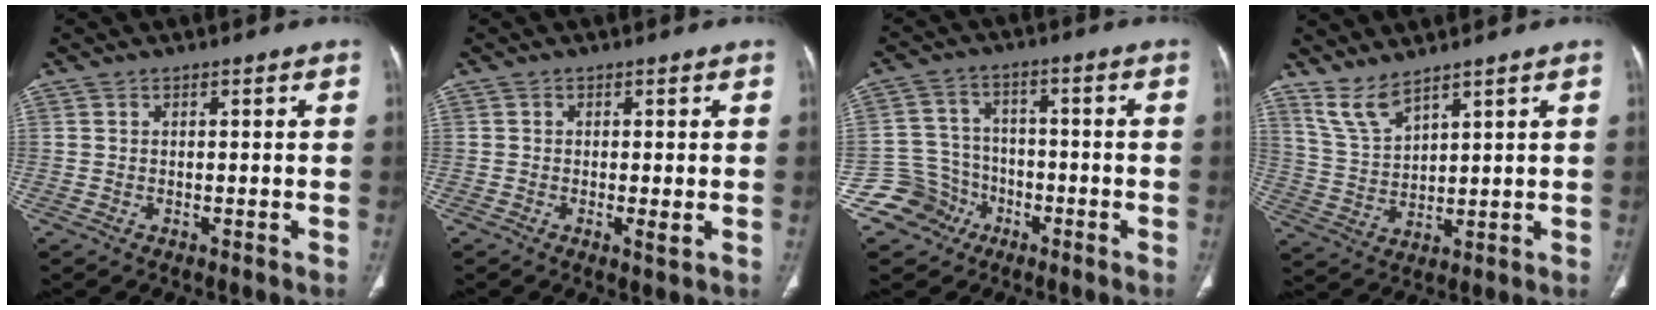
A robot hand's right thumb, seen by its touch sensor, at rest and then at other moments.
{"total": 1.9, "force": [-0.3, 0.3, 1.8], "torque": [-0.037, -0.008, -0.008]}
{"total": 7.9, "force": [-4.4, 6.5, -0.2], "torque": [0.039, 0.045, -0.083]}
{"total": 6.4, "force": [5.4, 1.5, 3.1], "torque": [-0.063, -0.033, 0.125]}